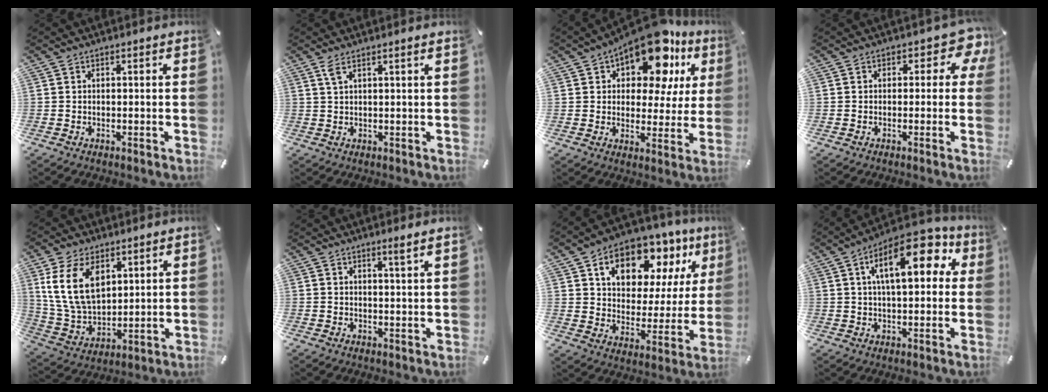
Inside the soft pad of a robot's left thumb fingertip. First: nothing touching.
{"total": 2.7, "force": [1.5, 0.1, 2.3], "torque": [-0.048, -0.001, 0.025]}
{"total": 16.6, "force": [10.9, 7.7, 9.9], "torque": [-0.157, -0.066, 0.186]}
{"total": 5.8, "force": [1.7, 3.5, 4.2], "torque": [-0.045, -0.007, 0.024]}
{"total": 13.9, "force": [5.7, 9.2, 8.8], "torque": [-0.210, -0.016, 0.103]}
{"total": 2.2, "force": [1.6, -0.3, 1.6], "torque": [-0.031, -0.005, 0.027]}
{"total": 15.1, "force": [9.4, 9.2, 7.4], "torque": [-0.126, -0.057, 0.162]}
{"total": 16.9, "force": [5.8, 7.6, 13.9], "torque": [-0.208, -0.003, 0.090]}